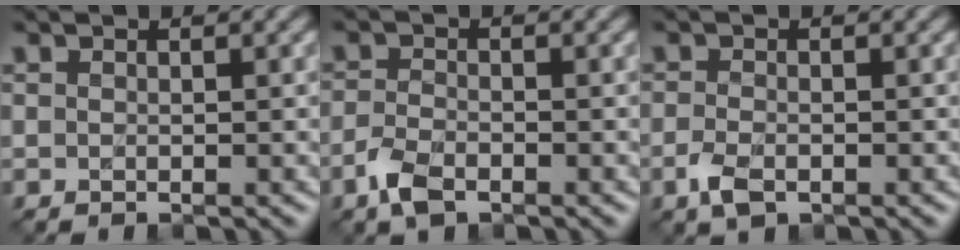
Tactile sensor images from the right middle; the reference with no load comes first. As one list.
[{"total": 2.8, "force": [-1.8, 1.3, 1.7], "torque": [-0.042, -0.002, -0.043]}, {"total": 2.2, "force": [-1.1, 1.1, 1.5], "torque": [-0.037, -0.006, -0.026]}]